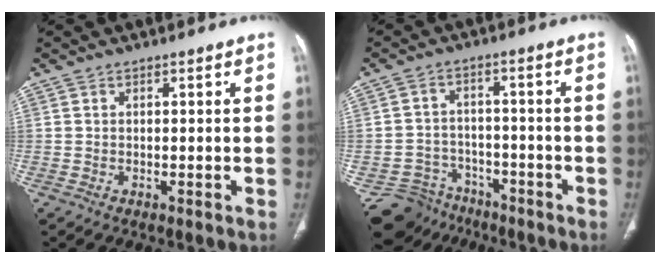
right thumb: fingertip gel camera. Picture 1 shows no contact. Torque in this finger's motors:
{"motor_torque": [-0.01, -0.14, -0.41, 0.08, 0.01]}